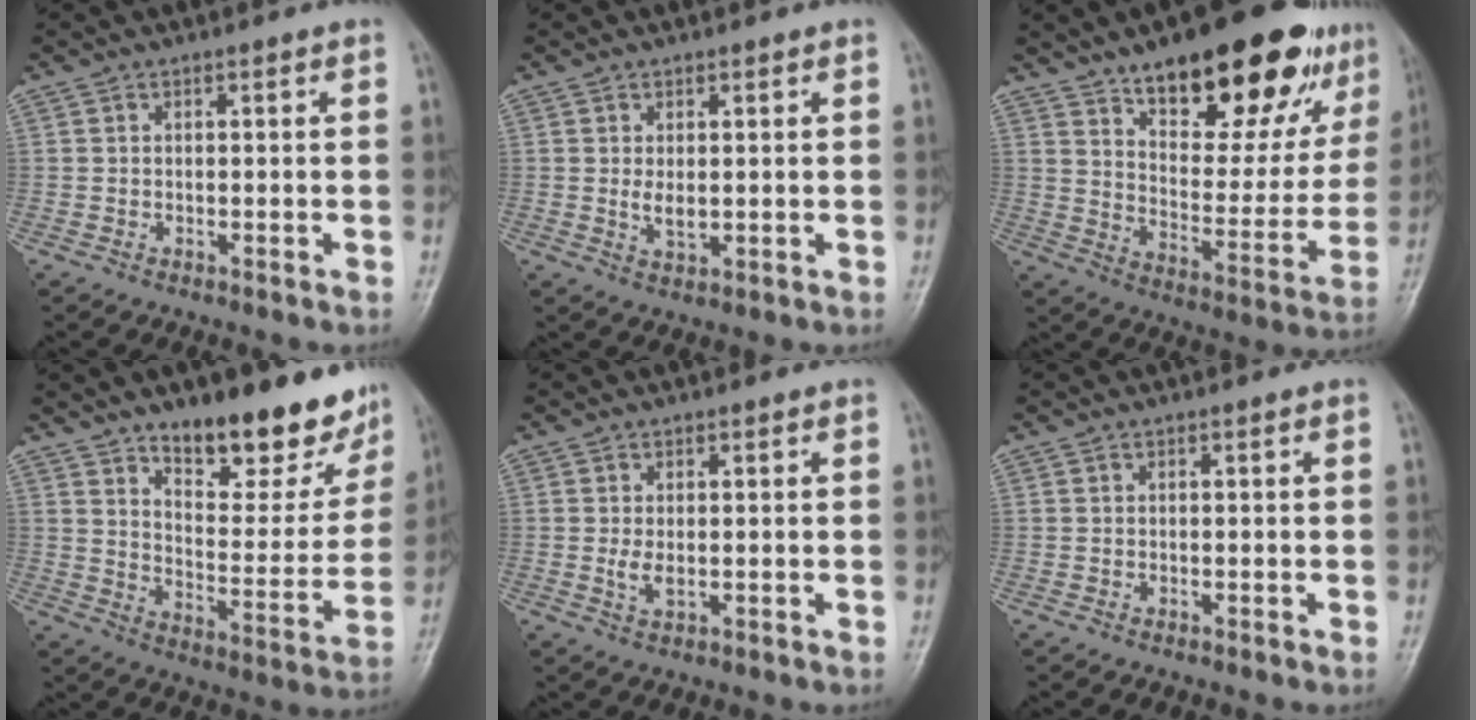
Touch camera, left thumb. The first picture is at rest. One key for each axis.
{"total": 2.9, "fx": 0.8, "fy": 1.5, "fz": 2.4, "tx": -0.038, "ty": -0.011, "tz": 0.018}
{"total": 25.0, "fx": 16.2, "fy": 9.7, "fz": 16.4, "tx": -0.182, "ty": -0.061, "tz": 0.240}
{"total": 18.9, "fx": 13.9, "fy": 7.2, "fz": 10.6, "tx": -0.093, "ty": -0.095, "tz": 0.207}
{"total": 2.5, "fx": 0.5, "fy": 1.3, "fz": 2.1, "tx": -0.038, "ty": -0.007, "tz": 0.013}
{"total": 0.0}